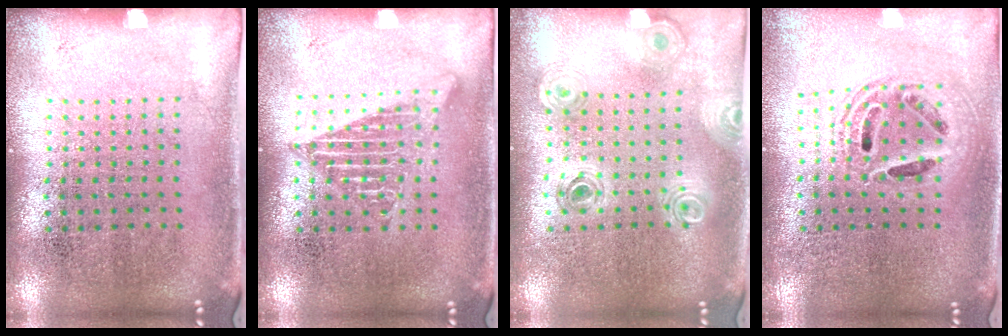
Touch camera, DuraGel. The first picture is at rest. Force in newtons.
{"total": 1.3, "press": 1.3, "slide": 0.1}
{"total": 0.8, "press": 0.8, "slide": 0.1}
{"total": 1.6, "press": 1.3, "slide": 0.9}